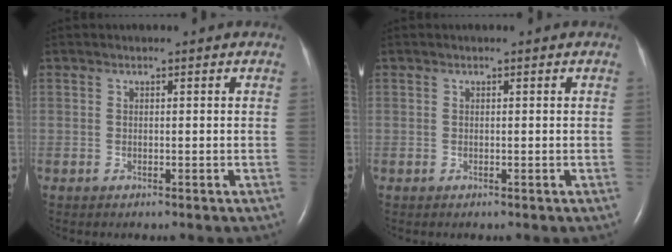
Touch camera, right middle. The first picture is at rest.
{"total": 0.0}